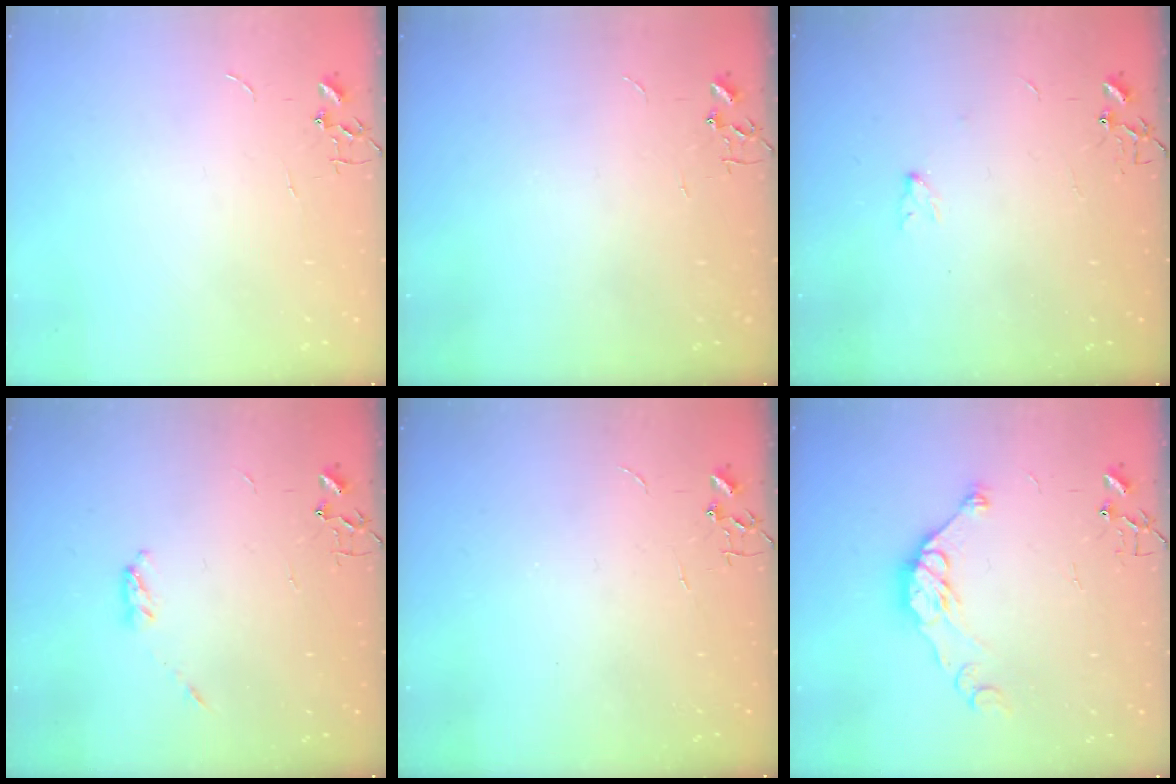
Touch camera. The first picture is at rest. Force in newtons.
{"total": 0.0}
{"total": 5.5, "press": 4.4, "slide": 3.2}
{"total": 3.1, "press": 3.1, "slide": 0.5}
{"total": 0.0}
{"total": 12.3, "press": 12.2, "slide": 0.4}